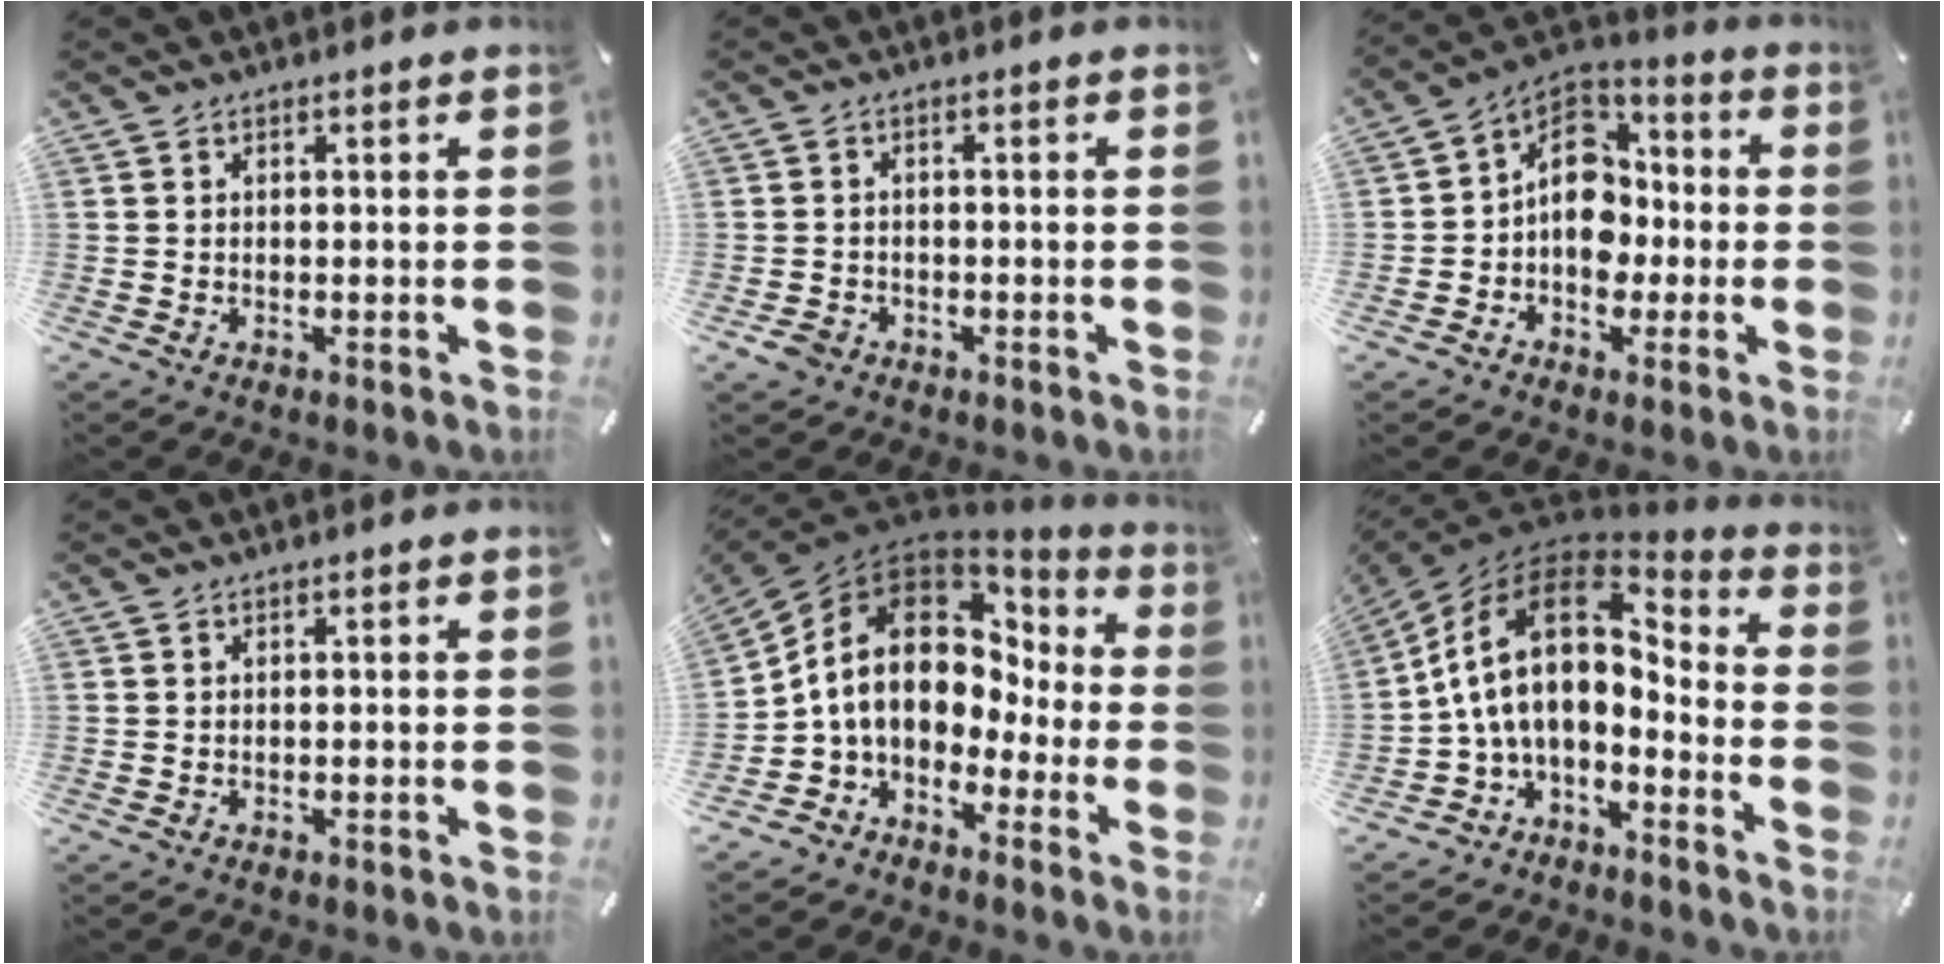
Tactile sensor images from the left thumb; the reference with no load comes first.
{"total": 2.9, "force": [-1.7, 2.1, 0.9], "torque": [-0.022, 0.006, -0.035]}
{"total": 12.5, "force": [-1.4, 10.6, 6.5], "torque": [-0.102, 0.011, -0.023]}
{"total": 0.0}
{"total": 13.2, "force": [1.4, 10.3, 8.1], "torque": [-0.179, -0.011, 0.018]}
{"total": 16.8, "force": [0.6, 10.2, 13.4], "torque": [-0.277, -0.006, 0.009]}